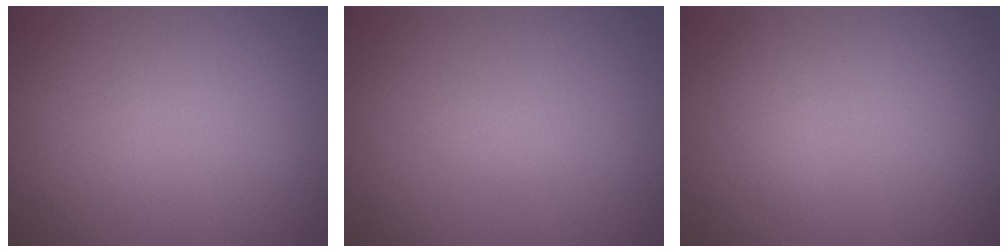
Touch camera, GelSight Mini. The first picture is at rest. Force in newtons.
{"total": 0.9, "press": 0.9, "slide": 0.0}
{"total": 0.9, "press": 0.9, "slide": 0.0}